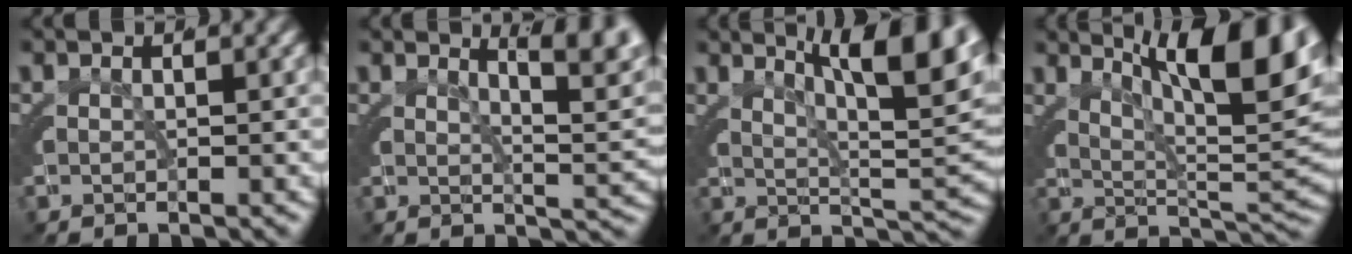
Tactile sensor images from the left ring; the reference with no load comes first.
{"total": 6.2, "force": [2.8, 1.3, 5.4], "torque": [-0.036, 0.005, 0.039]}
{"total": 10.1, "force": [4.6, 3.1, 8.5], "torque": [-0.088, 0.017, 0.061]}
{"total": 11.2, "force": [5.1, 3.5, 9.3], "torque": [-0.102, 0.017, 0.068]}